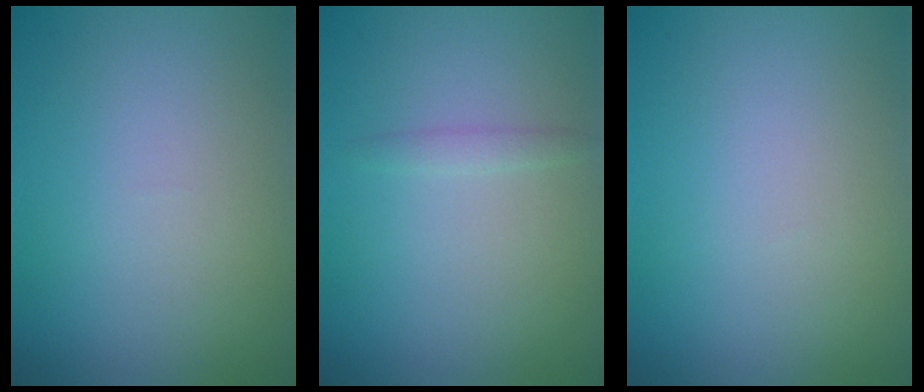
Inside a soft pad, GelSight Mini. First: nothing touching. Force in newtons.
{"total": 0.8, "press": 0.8, "slide": 0.0}
{"total": 0.0}